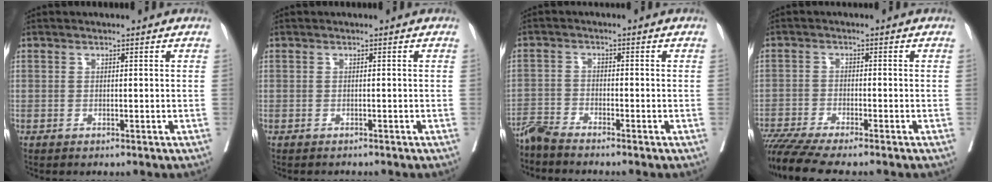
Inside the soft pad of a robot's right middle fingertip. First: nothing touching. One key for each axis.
{"total": 0.9, "fx": -0.9, "fy": 0.3, "fz": 0.1, "tx": -0.009, "ty": -0.002, "tz": -0.013}
{"total": 3.7, "fx": -3.6, "fy": -0.6, "fz": 0.8, "tx": -0.014, "ty": -0.016, "tz": -0.074}
{"total": 9.0, "fx": -7.8, "fy": -0.1, "fz": 4.5, "tx": -0.070, "ty": -0.018, "tz": -0.130}